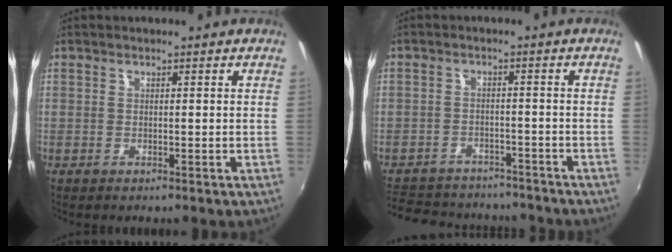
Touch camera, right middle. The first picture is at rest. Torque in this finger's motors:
{"motor_torque": [0.69, -1.45, -0.42, -0.16]}